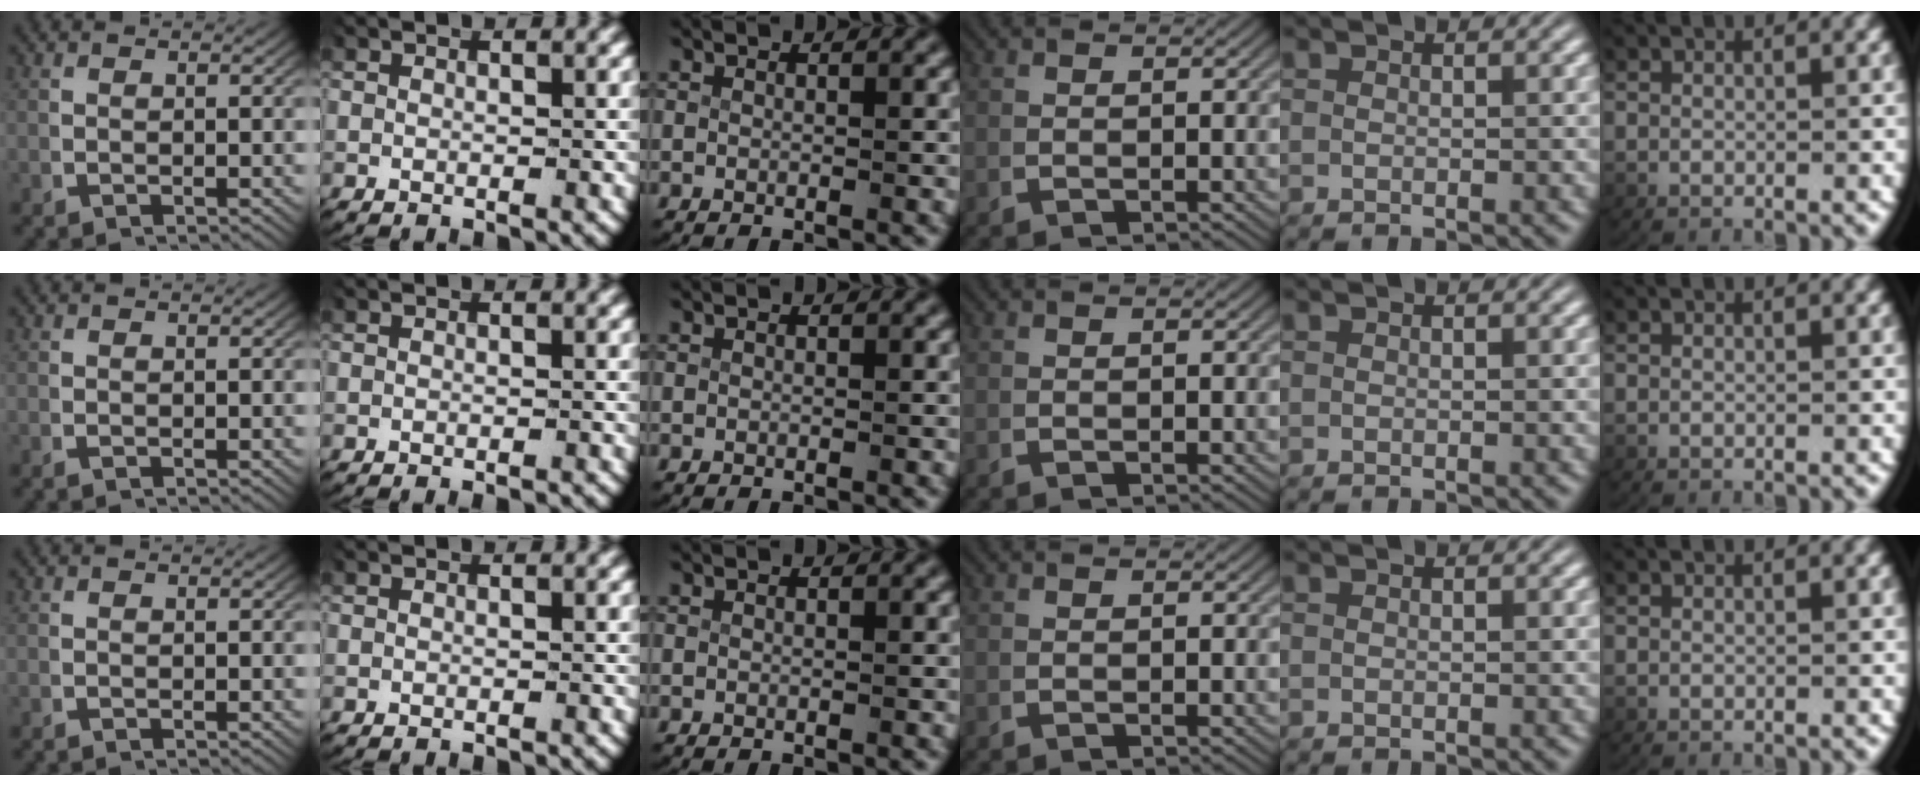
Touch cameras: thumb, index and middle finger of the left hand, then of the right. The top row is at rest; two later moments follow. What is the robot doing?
{"motion": "lift_and_place", "object": "paper towel"}